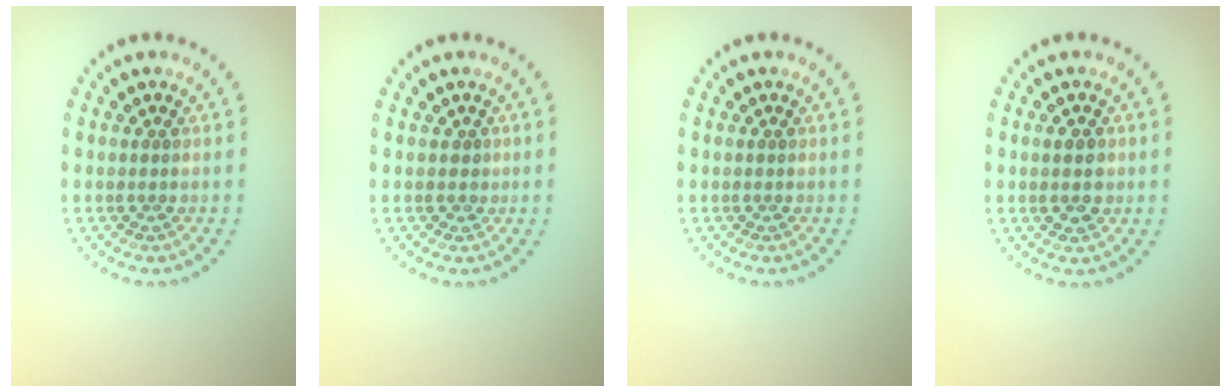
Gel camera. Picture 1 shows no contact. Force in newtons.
{"total": 0.5, "press": 0.2, "slide": 0.5}
{"total": 0.0}
{"total": 1.6, "press": 1.6, "slide": 0.1}